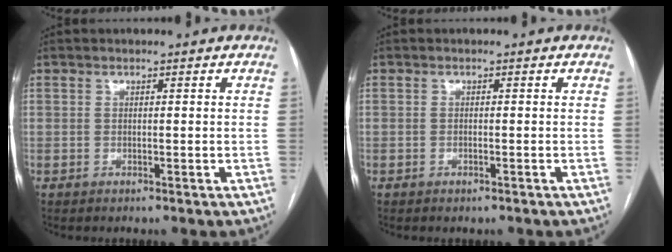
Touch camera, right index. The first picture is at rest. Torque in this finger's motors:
{"motor_torque": [0.29, -0.13, 0.06, 0.00]}